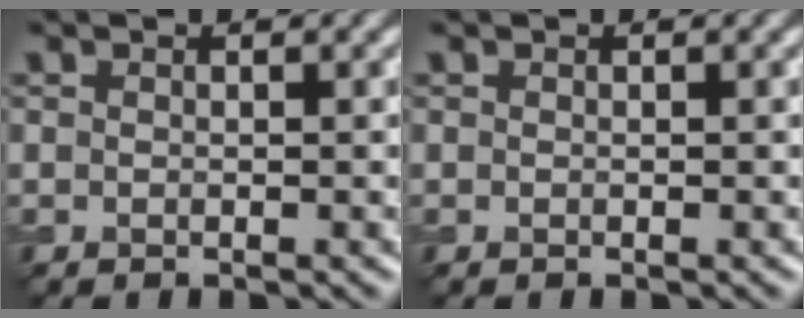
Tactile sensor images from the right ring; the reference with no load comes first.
{"total": 0.0}